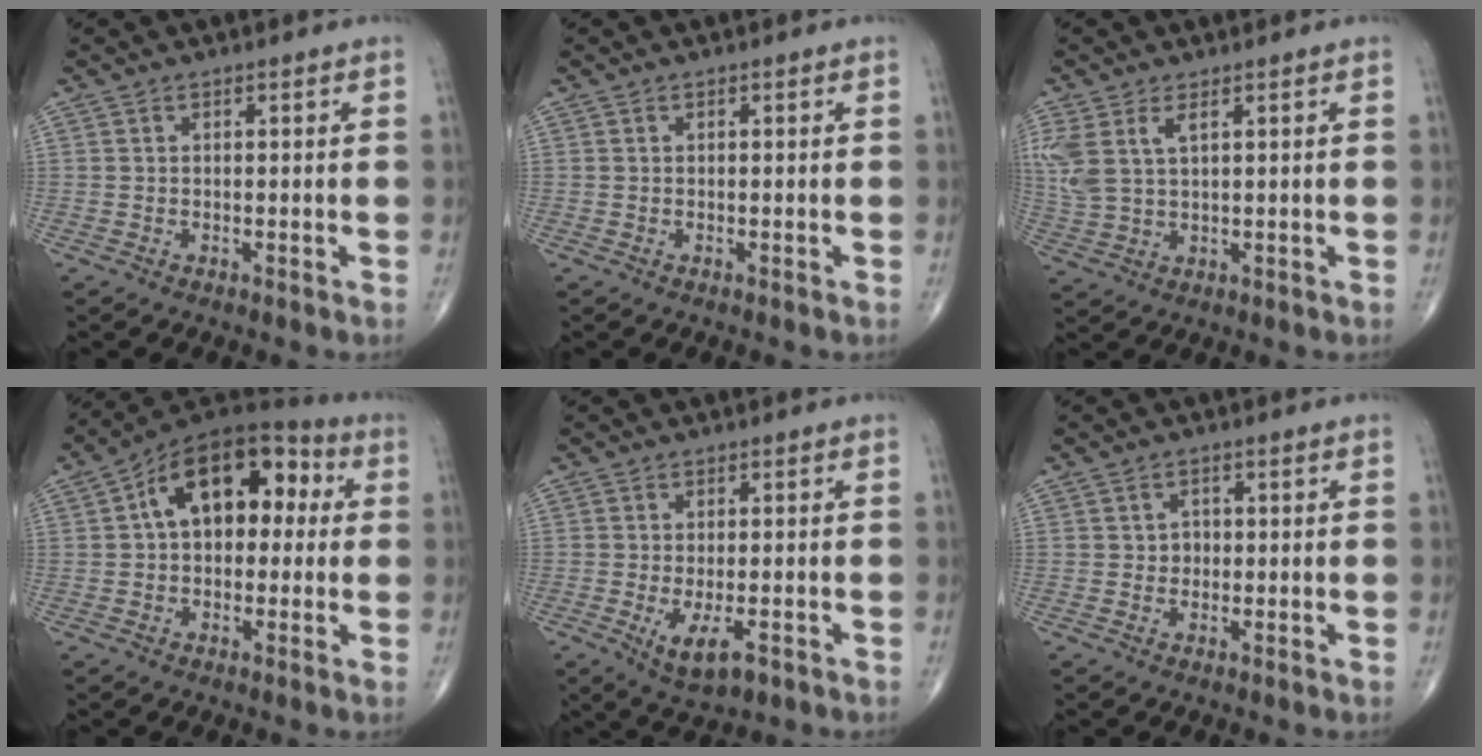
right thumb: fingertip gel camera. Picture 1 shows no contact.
{"total": 0.0}
{"total": 7.9, "force": [3.1, 3.9, 6.1], "torque": [-0.154, 0.001, 0.073]}
{"total": 16.7, "force": [3.0, 10.2, 12.8], "torque": [-0.154, 0.044, 0.036]}
{"total": 6.3, "force": [-2.3, 2.6, 5.3], "torque": [-0.089, -0.009, -0.030]}
{"total": 1.9, "force": [0.0, 1.8, 0.8], "torque": [0.003, 0.005, -0.002]}